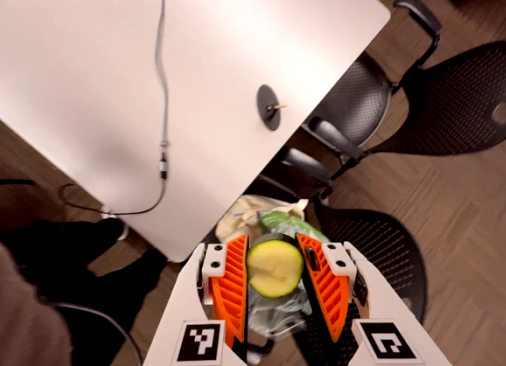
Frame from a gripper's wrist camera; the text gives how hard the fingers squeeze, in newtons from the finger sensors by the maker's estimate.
{"total": 8.3, "left": 8.1, "right": 8.5}